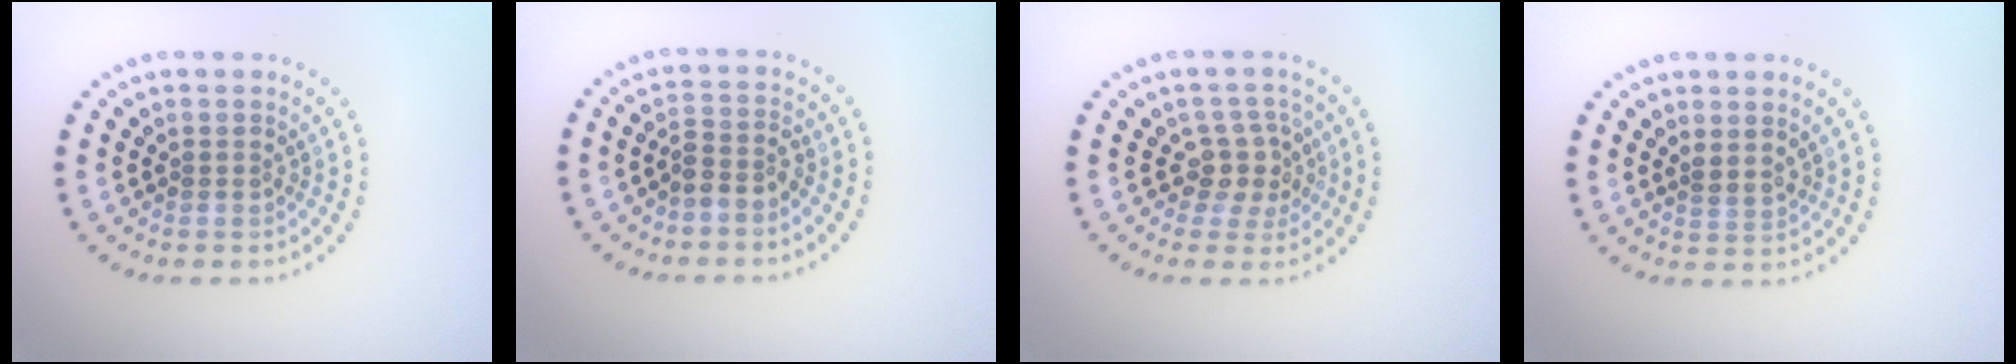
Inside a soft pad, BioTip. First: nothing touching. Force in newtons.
{"total": 2.1, "press": 1.7, "slide": 1.4}
{"total": 2.9, "press": 2.2, "slide": 1.8}
{"total": 1.0, "press": 0.6, "slide": 0.8}